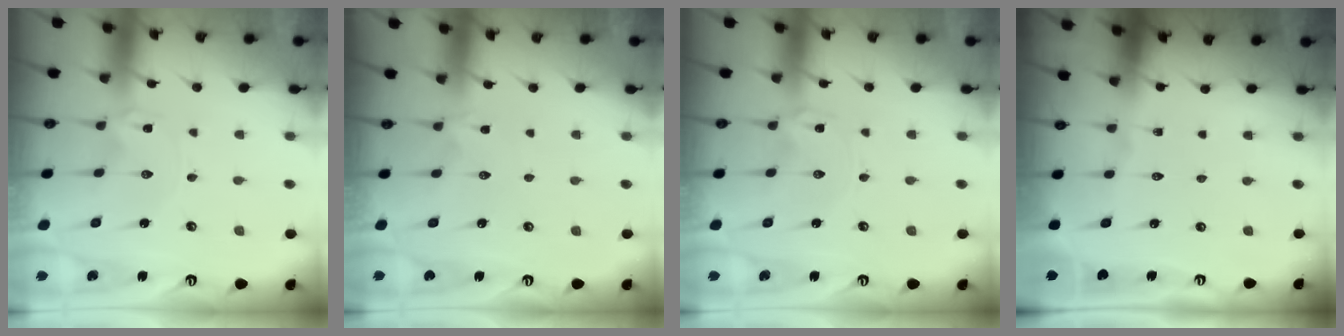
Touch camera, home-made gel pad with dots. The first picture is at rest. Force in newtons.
{"total": 1.5, "press": 1.4, "slide": 0.6}
{"total": 0.0}
{"total": 0.0}